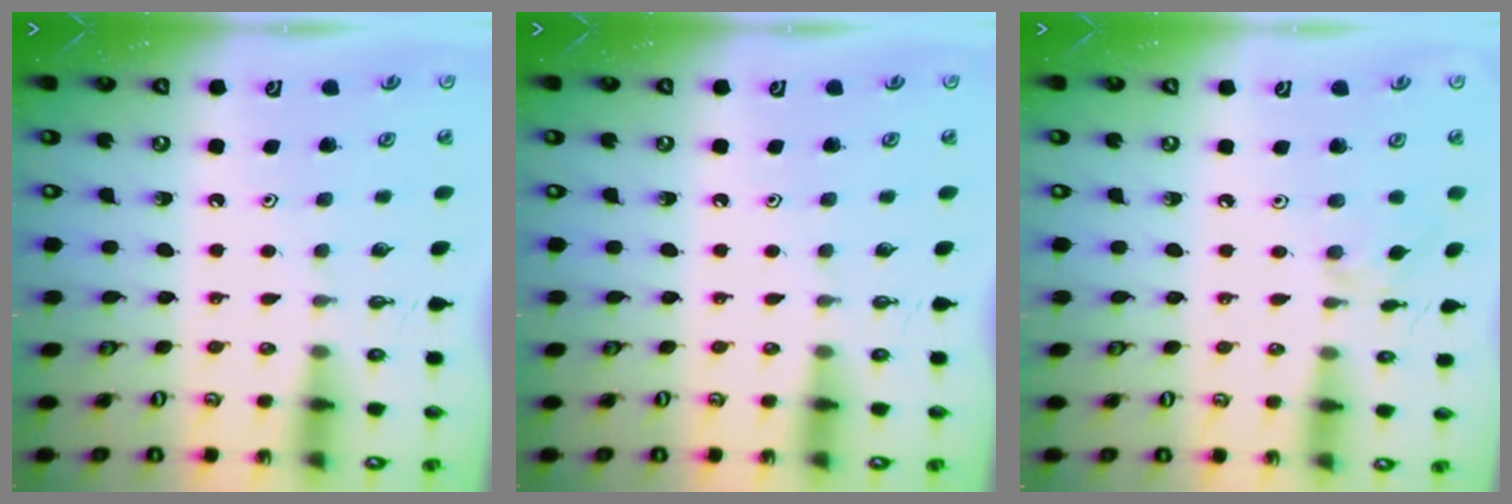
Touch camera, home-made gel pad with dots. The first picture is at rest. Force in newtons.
{"total": 0.0}
{"total": 1.1, "press": 1.0, "slide": 0.2}